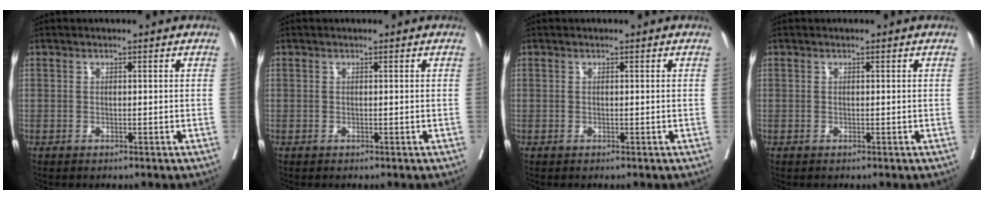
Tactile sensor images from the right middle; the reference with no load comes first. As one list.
[{"total": 0.0}, {"total": 0.0}, {"total": 0.0}]